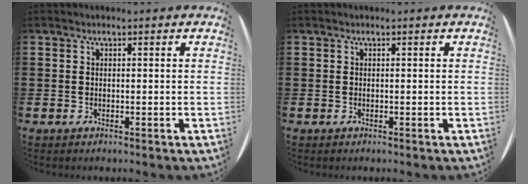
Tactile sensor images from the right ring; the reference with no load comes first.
{"total": 0.0}